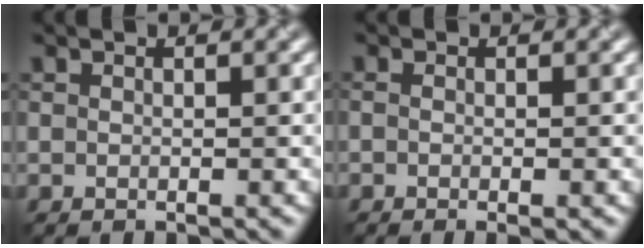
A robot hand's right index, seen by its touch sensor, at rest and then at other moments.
{"total": 1.9, "force": [-0.4, 0.7, 1.7], "torque": [-0.020, 0.005, -0.011]}